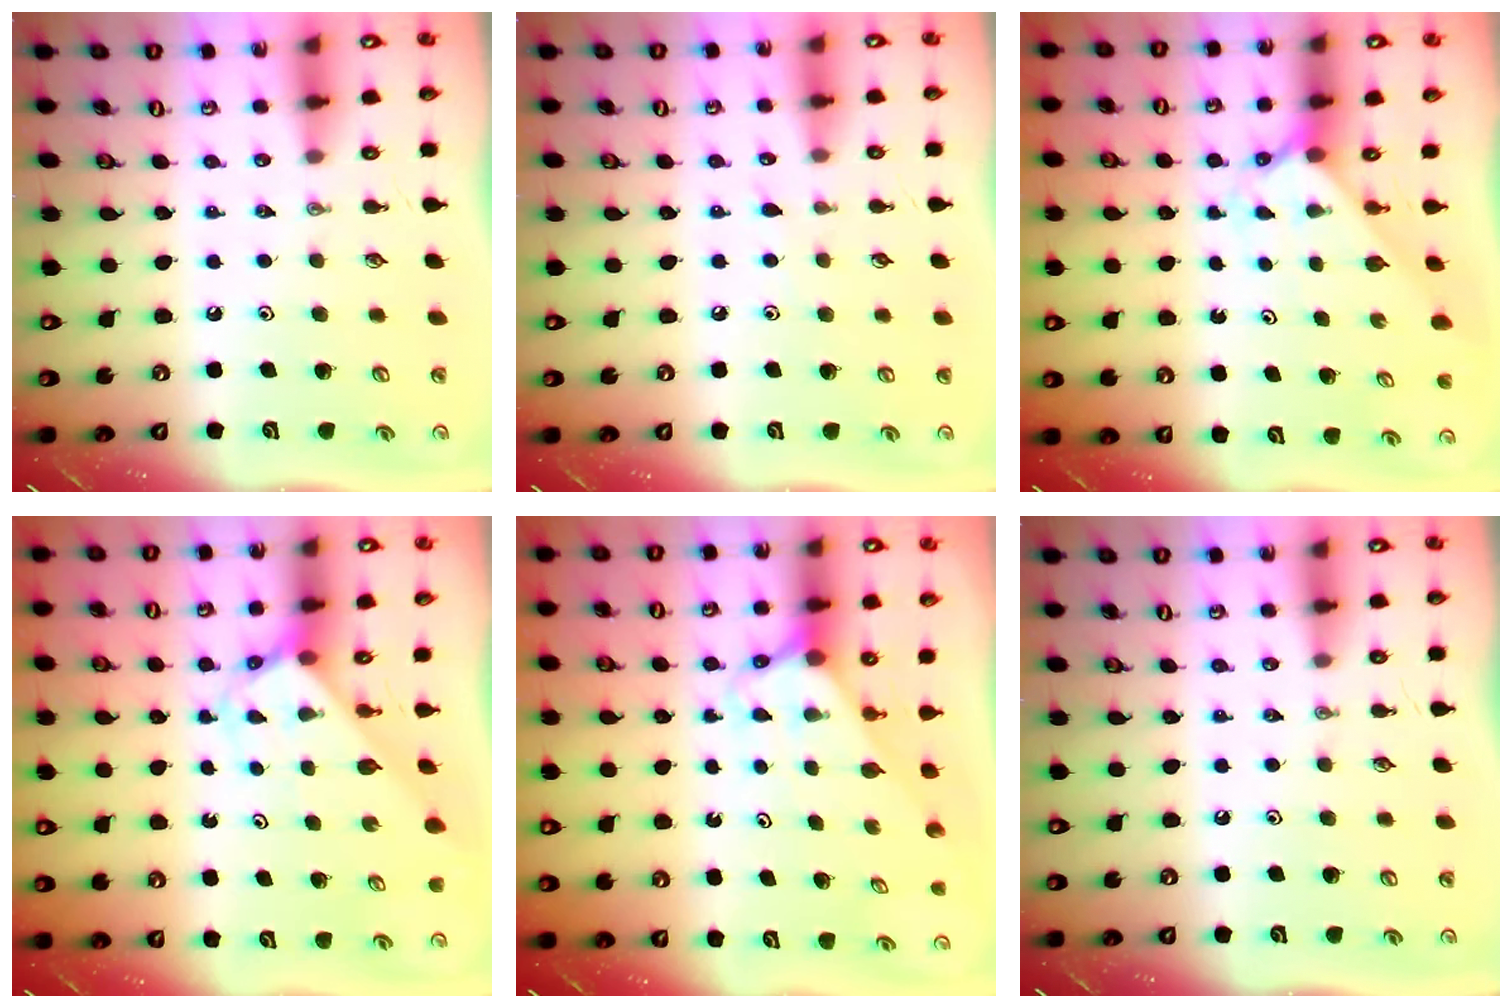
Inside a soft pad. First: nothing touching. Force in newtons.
{"total": 3.5, "press": 3.5, "slide": 0.4}
{"total": 2.3, "press": 2.3, "slide": 0.2}
{"total": 3.0, "press": 3.0, "slide": 0.1}
{"total": 2.7, "press": 2.7, "slide": 0.2}
{"total": 0.0}